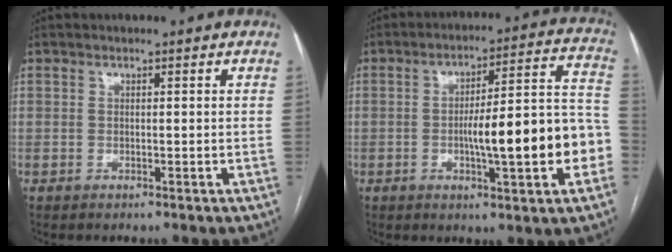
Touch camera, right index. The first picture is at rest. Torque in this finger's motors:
{"motor_torque": [0.89, -0.43, 0.56, 0.11]}